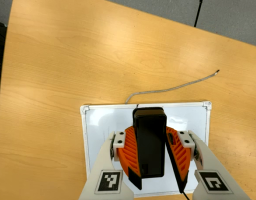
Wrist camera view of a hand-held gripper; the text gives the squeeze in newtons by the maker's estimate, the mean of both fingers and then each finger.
{"total": 8.7, "left": 8.9, "right": 8.5}